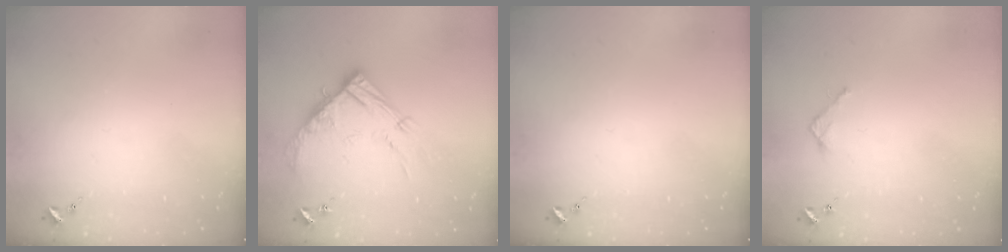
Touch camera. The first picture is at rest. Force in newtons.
{"total": 15.1, "press": 15.1, "slide": 1.5}
{"total": 0.0}
{"total": 2.7, "press": 2.7, "slide": 0.2}